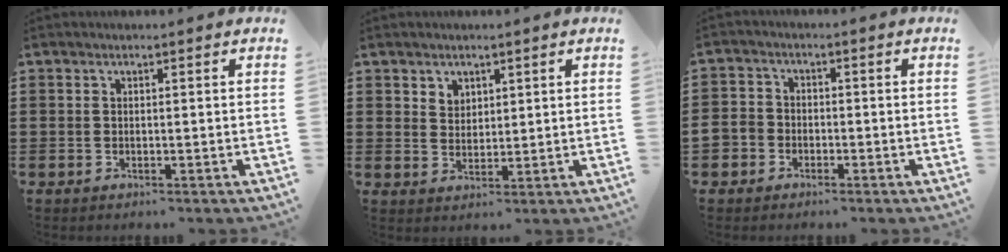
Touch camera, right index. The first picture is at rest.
{"total": 2.9, "force": [2.0, 2.0, 0.2], "torque": [-0.012, 0.008, 0.038]}
{"total": 3.1, "force": [-2.1, 2.3, 0.4], "torque": [-0.033, -0.002, -0.051]}